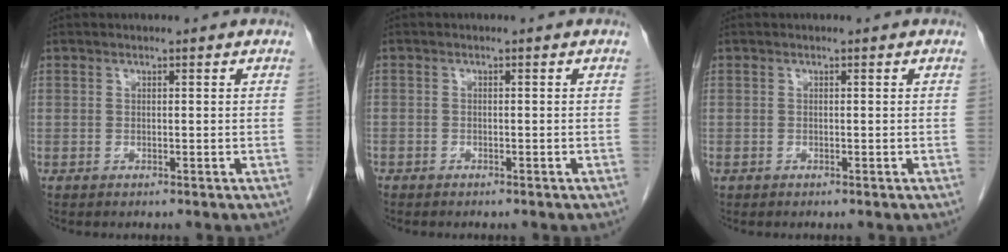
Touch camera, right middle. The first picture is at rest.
{"total": 1.0, "force": [-0.8, 0.6, 0.1], "torque": [-0.006, 0.002, -0.014]}
{"total": 0.0}